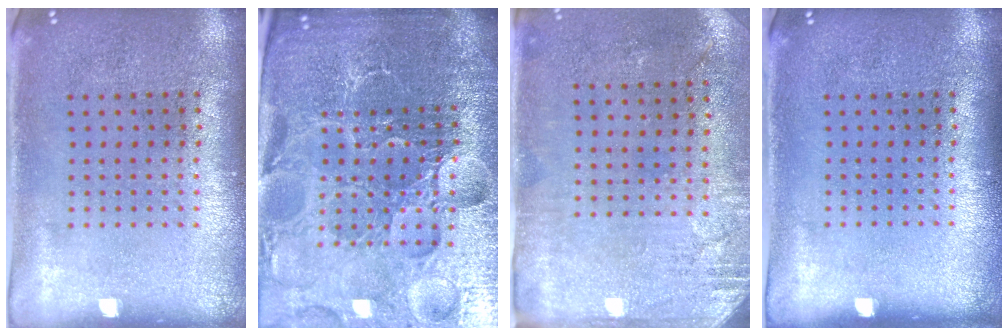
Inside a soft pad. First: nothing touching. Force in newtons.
{"total": 5.7, "press": 5.3, "slide": 2.2}
{"total": 2.8, "press": 2.3, "slide": 1.6}
{"total": 0.0}